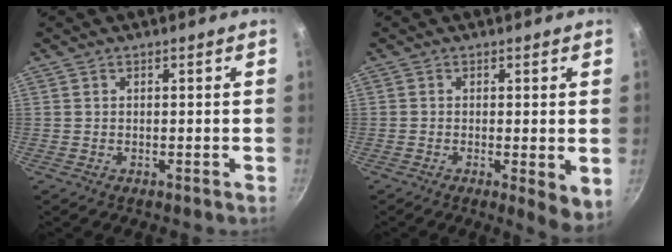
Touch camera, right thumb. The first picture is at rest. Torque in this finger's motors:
{"motor_torque": [-0.36, 0.40, -0.42, -0.01, 0.11]}